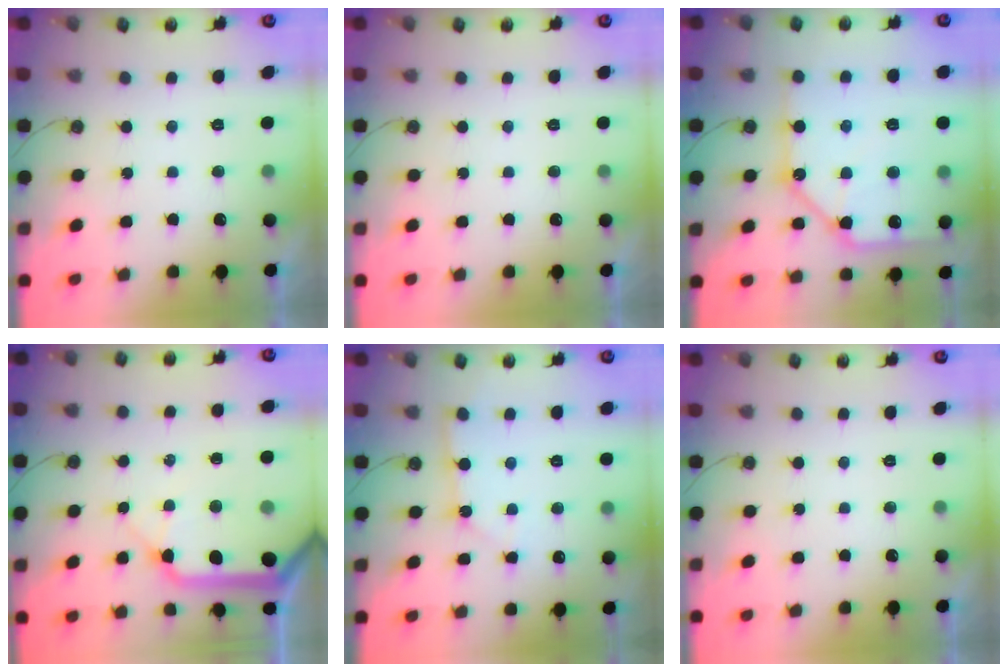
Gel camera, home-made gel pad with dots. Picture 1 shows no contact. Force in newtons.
{"total": 0.0}
{"total": 16.0, "press": 15.9, "slide": 1.8}
{"total": 19.0, "press": 18.7, "slide": 3.5}
{"total": 2.3, "press": 2.3, "slide": 0.2}
{"total": 0.0}